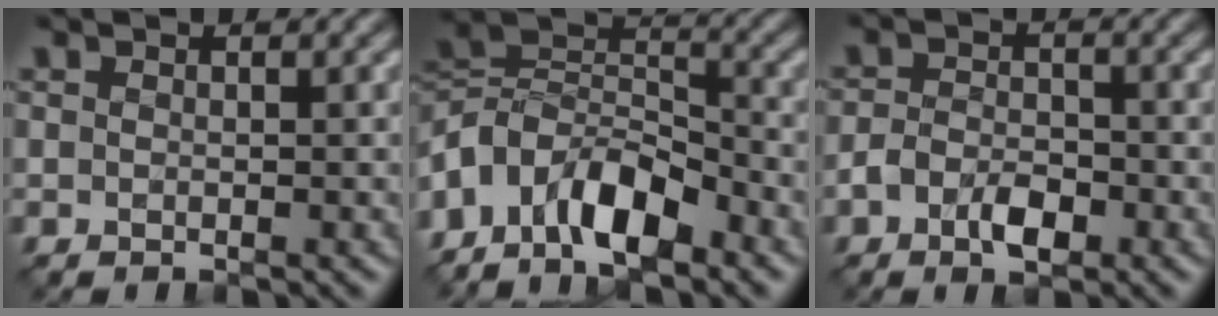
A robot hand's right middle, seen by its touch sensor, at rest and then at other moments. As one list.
[{"total": 9.3, "force": [-5.7, 4.6, 5.7], "torque": [-0.095, 0.009, -0.120]}, {"total": 3.3, "force": [-1.7, 1.9, 2.1], "torque": [-0.038, 0.001, -0.034]}]